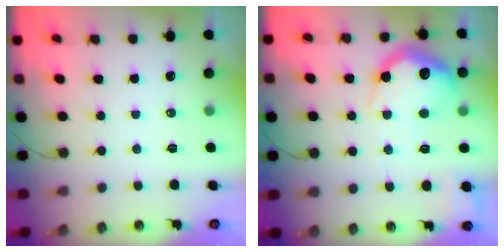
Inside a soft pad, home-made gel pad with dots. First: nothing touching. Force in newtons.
{"total": 21.3, "press": 21.2, "slide": 1.8}